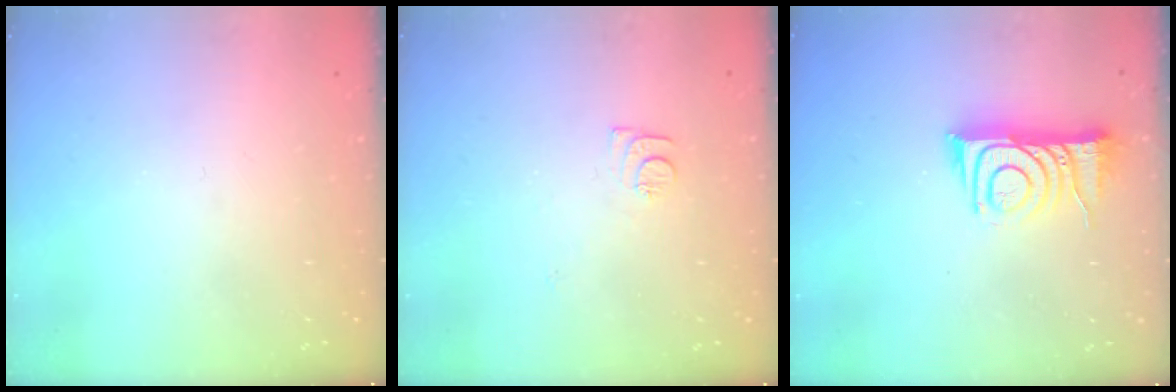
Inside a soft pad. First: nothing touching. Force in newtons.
{"total": 7.5, "press": 7.4, "slide": 0.8}
{"total": 10.7, "press": 10.7, "slide": 1.2}